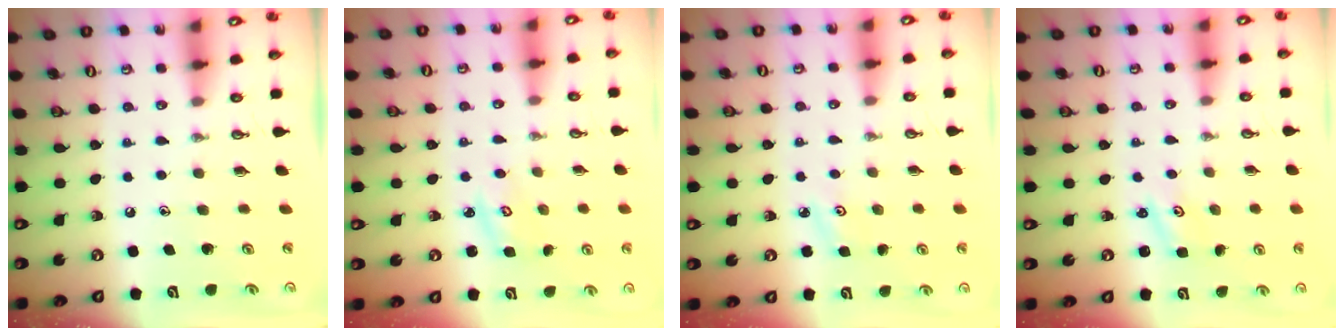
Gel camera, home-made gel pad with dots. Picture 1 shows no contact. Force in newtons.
{"total": 4.0, "press": 4.0, "slide": 0.4}
{"total": 3.0, "press": 3.0, "slide": 0.4}
{"total": 1.5, "press": 1.4, "slide": 0.2}